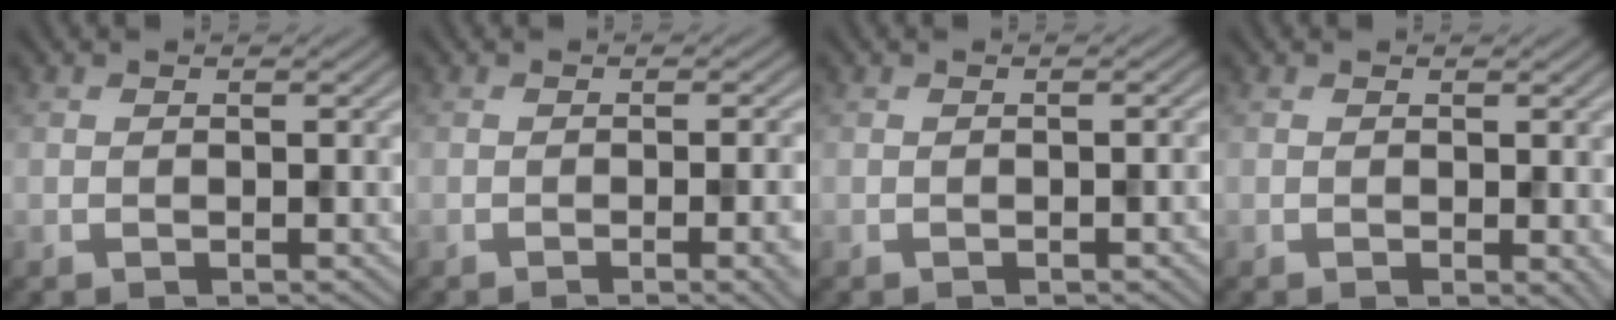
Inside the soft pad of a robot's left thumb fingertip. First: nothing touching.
{"total": 4.5, "force": [-1.3, 1.2, 4.2], "torque": [-0.049, 0.000, -0.015]}
{"total": 1.1, "force": [-0.4, 0.2, 1.0], "torque": [-0.012, 0.002, -0.005]}
{"total": 1.2, "force": [0.1, 0.6, 1.0], "torque": [-0.010, -0.005, 0.002]}